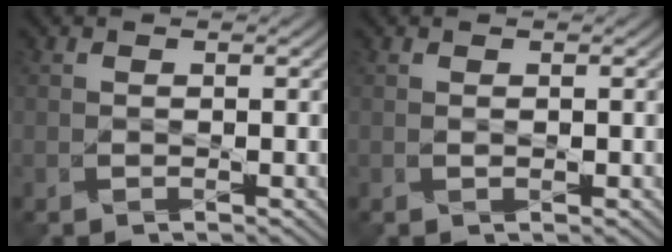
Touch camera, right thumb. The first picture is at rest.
{"total": 0.6, "force": [0.2, 0.2, 0.6], "torque": [-0.014, -0.003, 0.004]}